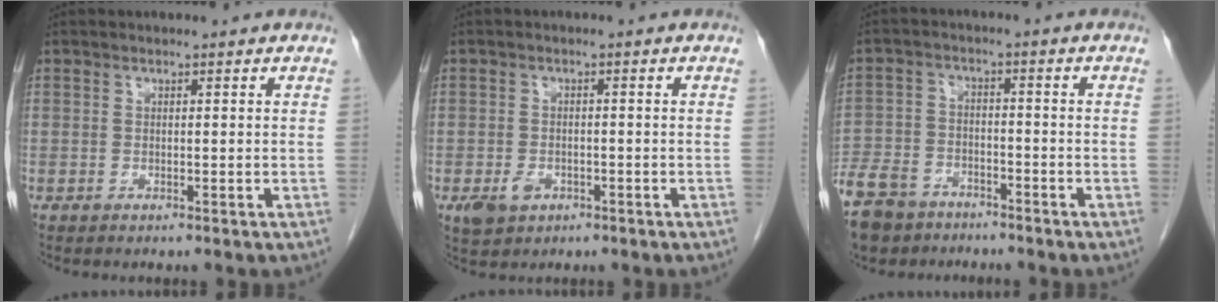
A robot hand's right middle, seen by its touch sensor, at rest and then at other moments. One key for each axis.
{"total": 3.5, "fx": -1.6, "fy": 2.4, "fz": 1.9, "tx": -0.038, "ty": -0.002, "tz": -0.016}
{"total": 12.7, "fx": -9.5, "fy": 7.0, "fz": 4.7, "tx": -0.120, "ty": -0.008, "tz": -0.159}